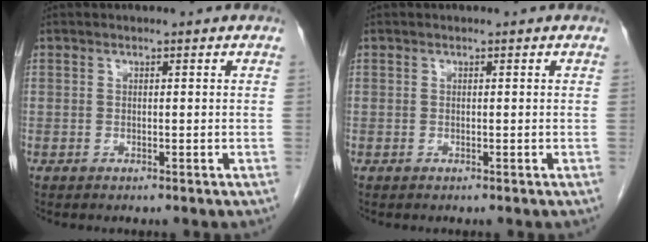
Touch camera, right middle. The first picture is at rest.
{"total": 0.0}